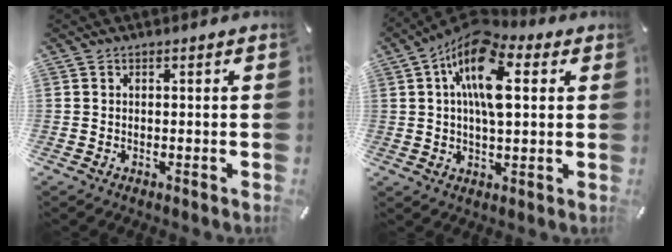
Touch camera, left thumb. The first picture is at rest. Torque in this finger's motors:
{"motor_torque": [0.43, 1.20, 1.54, -1.23, 0.58]}